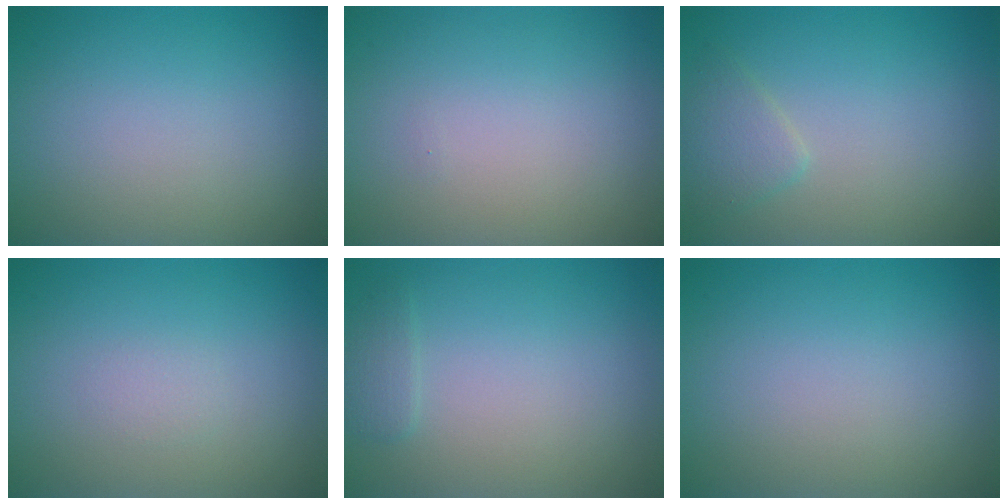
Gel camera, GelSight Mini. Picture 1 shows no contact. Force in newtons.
{"total": 0.0}
{"total": 1.8, "press": 1.8, "slide": 0.2}
{"total": 0.6, "press": 0.6, "slide": 0.1}
{"total": 1.1, "press": 1.1, "slide": 0.1}
{"total": 0.0}